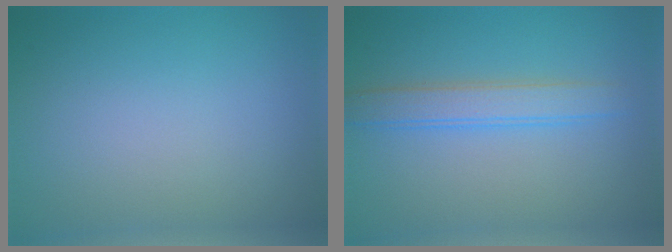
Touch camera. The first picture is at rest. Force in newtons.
{"total": 3.0, "press": 2.9, "slide": 0.2}